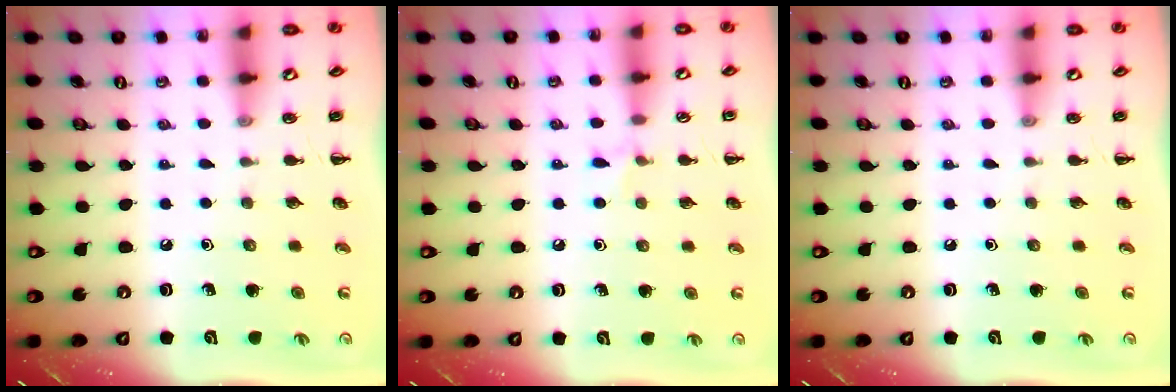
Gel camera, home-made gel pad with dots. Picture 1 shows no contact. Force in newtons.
{"total": 4.8, "press": 4.5, "slide": 1.6}
{"total": 0.0}